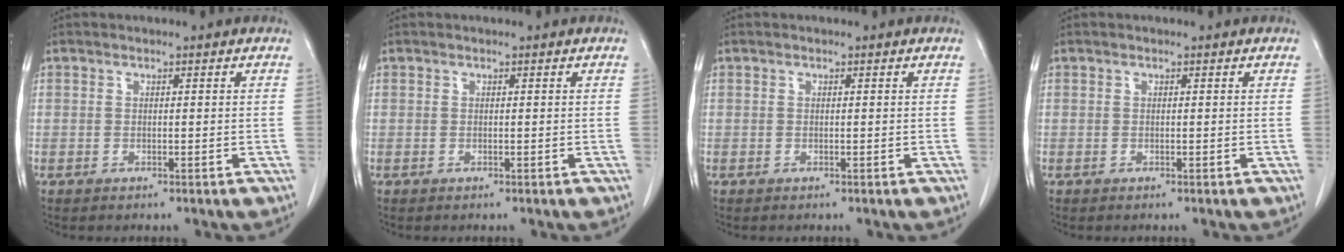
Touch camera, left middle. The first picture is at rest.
{"total": 0.0}
{"total": 0.0}
{"total": 0.0}